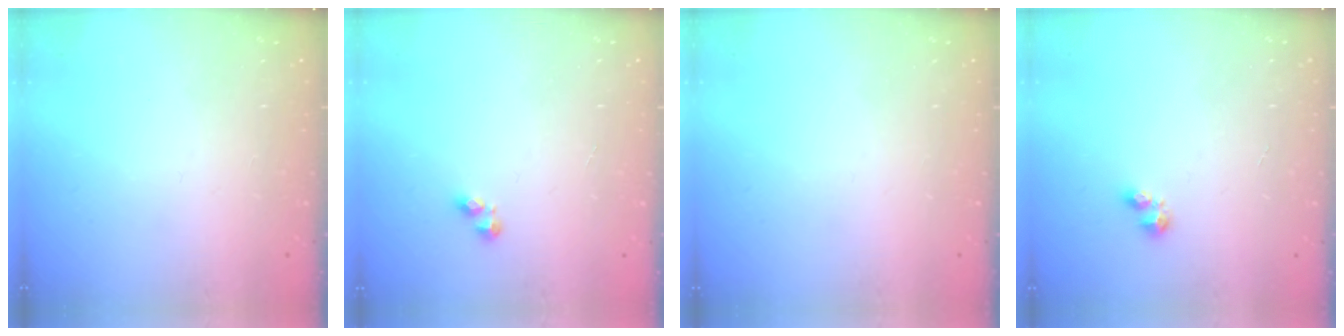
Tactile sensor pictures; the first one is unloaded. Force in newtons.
{"total": 2.4, "press": 2.4, "slide": 0.3}
{"total": 0.0}
{"total": 3.2, "press": 3.2, "slide": 0.4}